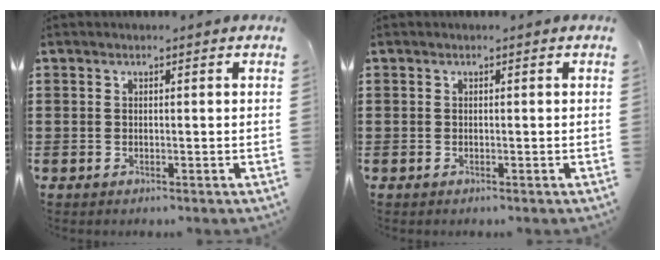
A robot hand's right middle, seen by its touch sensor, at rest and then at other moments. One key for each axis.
{"total": 0.0}